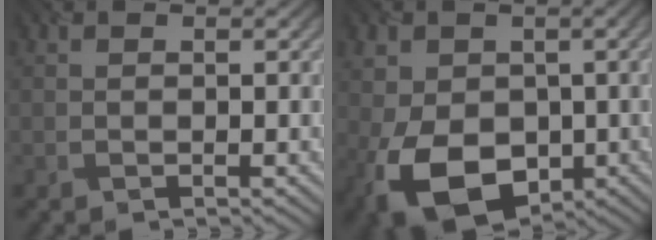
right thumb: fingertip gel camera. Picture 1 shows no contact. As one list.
[{"total": 11.7, "force": [-3.2, 8.1, 7.8], "torque": [-0.178, -0.020, -0.058]}]